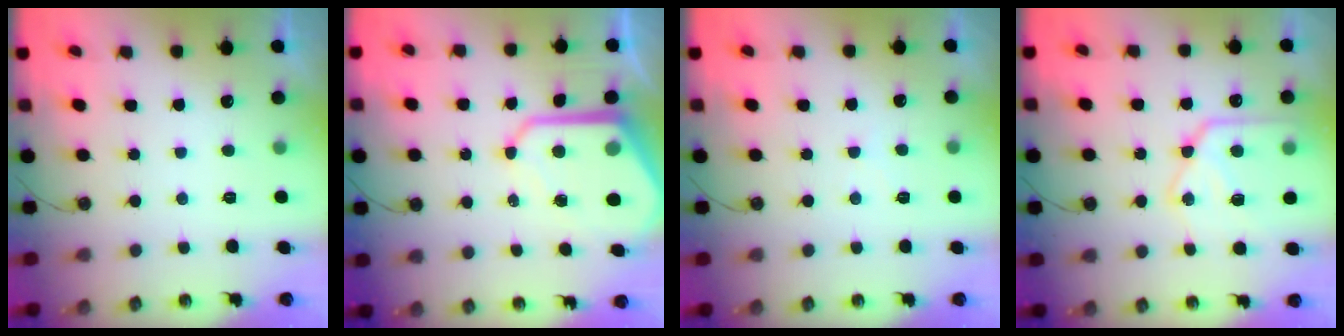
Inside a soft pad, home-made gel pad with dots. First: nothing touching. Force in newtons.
{"total": 13.9, "press": 13.9, "slide": 1.2}
{"total": 3.4, "press": 3.4, "slide": 0.6}
{"total": 15.2, "press": 15.1, "slide": 1.5}